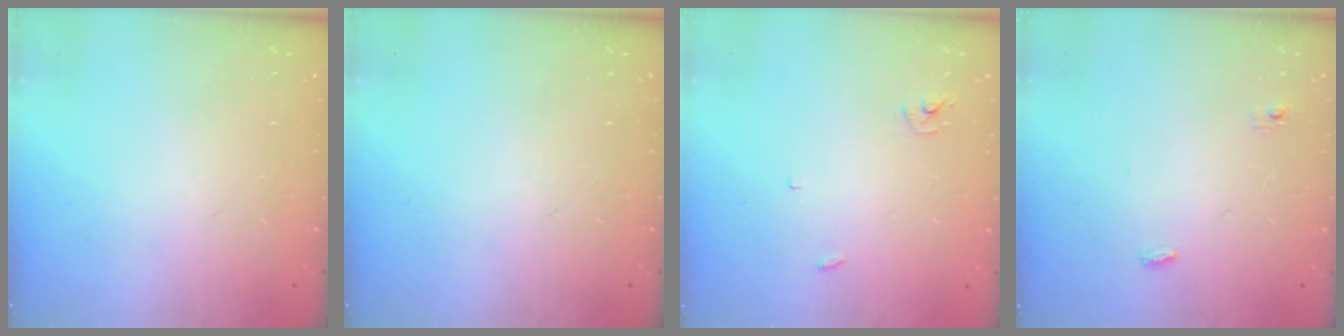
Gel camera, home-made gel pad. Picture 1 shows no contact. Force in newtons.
{"total": 0.0}
{"total": 2.5, "press": 2.5, "slide": 0.1}
{"total": 3.6, "press": 3.4, "slide": 1.0}